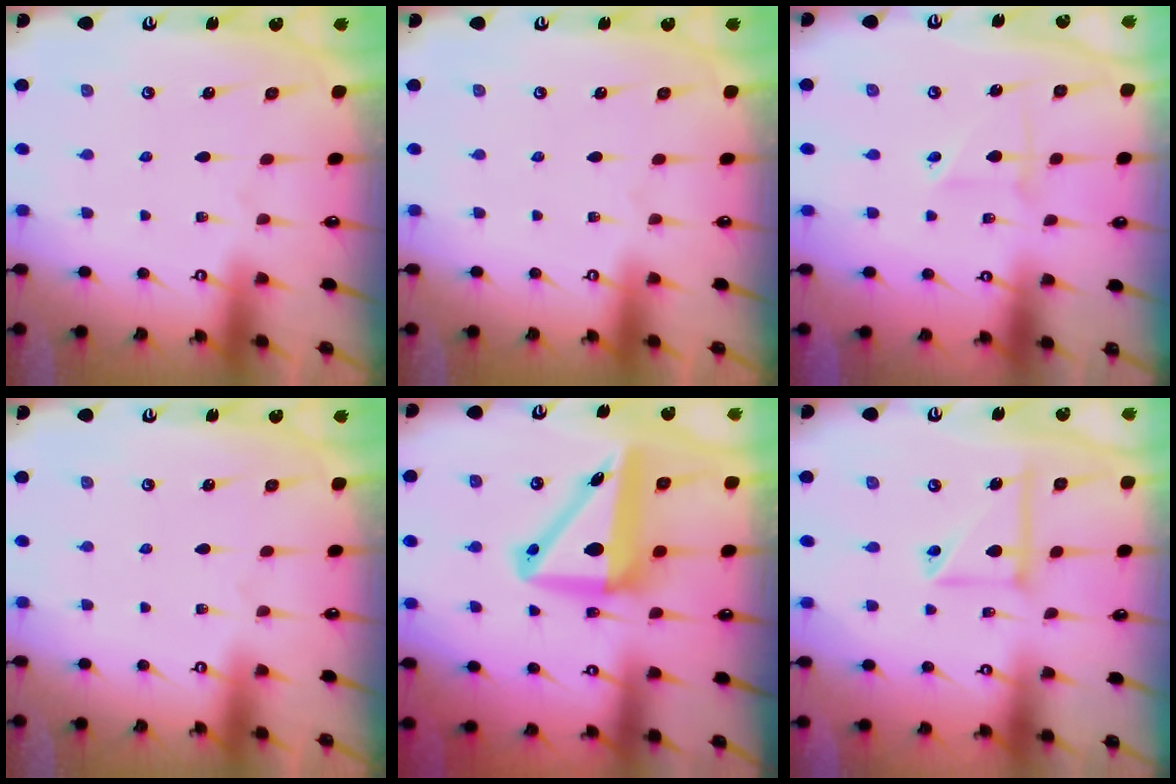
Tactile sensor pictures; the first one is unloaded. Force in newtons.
{"total": 0.0}
{"total": 2.7, "press": 2.5, "slide": 1.0}
{"total": 0.0}
{"total": 11.5, "press": 11.1, "slide": 3.2}
{"total": 10.5, "press": 10.4, "slide": 1.3}